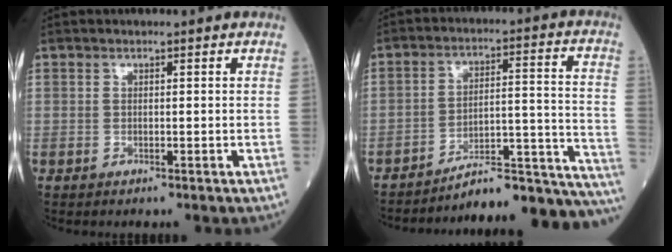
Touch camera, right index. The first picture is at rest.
{"total": 19.7, "force": [-18.9, 0.6, 5.5], "torque": [-0.013, 0.046, -0.258]}